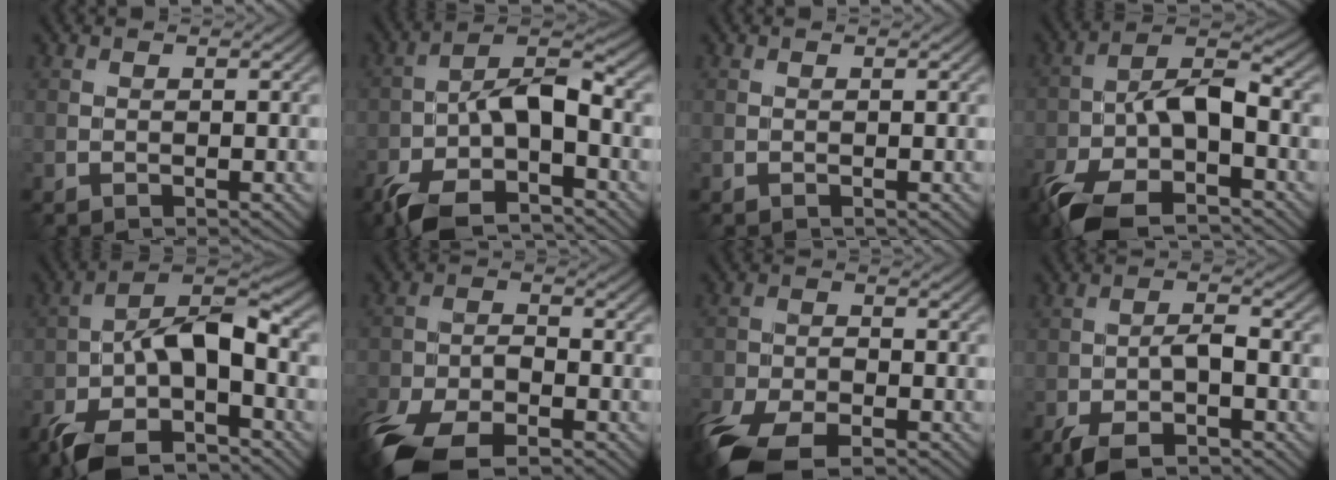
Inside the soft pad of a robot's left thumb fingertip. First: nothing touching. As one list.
[{"total": 10.9, "force": [-5.3, 4.6, 8.4], "torque": [-0.155, -0.005, -0.103]}, {"total": 0.0}, {"total": 11.9, "force": [-5.9, 5.1, 9.0], "torque": [-0.178, -0.011, -0.116]}, {"total": 11.9, "force": [-5.2, 5.1, 9.4], "torque": [-0.178, -0.006, -0.100]}, {"total": 10.5, "force": [-7.0, 4.4, 6.4], "torque": [-0.137, -0.024, -0.136]}, {"total": 9.5, "force": [-6.5, 3.9, 5.7], "torque": [-0.120, -0.023, -0.123]}, {"total": 5.5, "force": [-3.0, 2.0, 4.1], "torque": [-0.078, 0.001, -0.064]}]